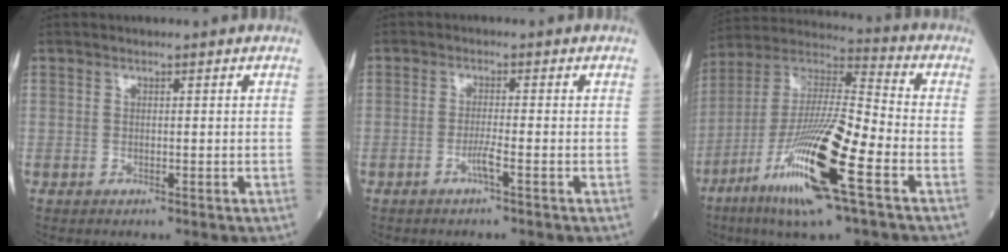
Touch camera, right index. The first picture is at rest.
{"total": 2.2, "force": [-1.1, -0.4, 1.8], "torque": [-0.039, -0.003, -0.025]}
{"total": 19.4, "force": [-8.3, 1.5, 17.4], "torque": [-0.365, -0.033, -0.158]}